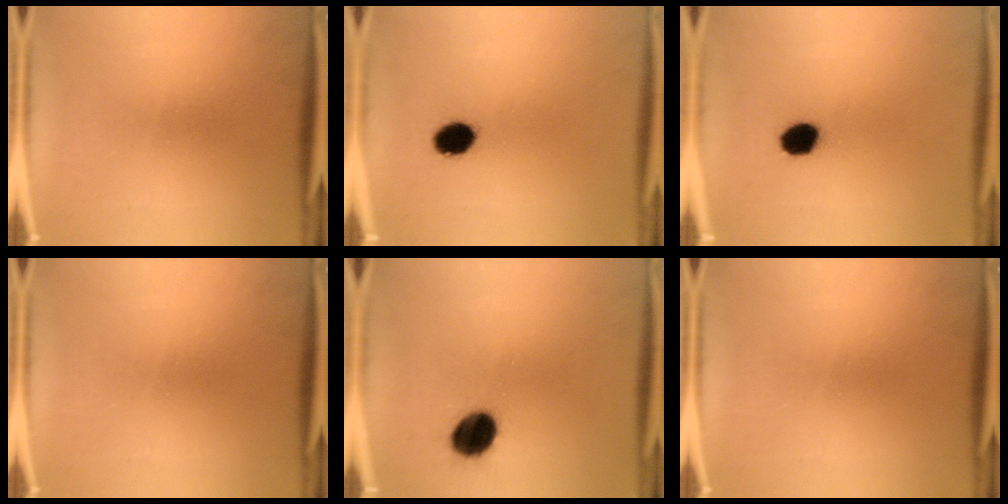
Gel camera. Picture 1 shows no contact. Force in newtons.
{"total": 6.0}
{"total": 6.1}
{"total": 0.0}
{"total": 9.4}
{"total": 0.0}